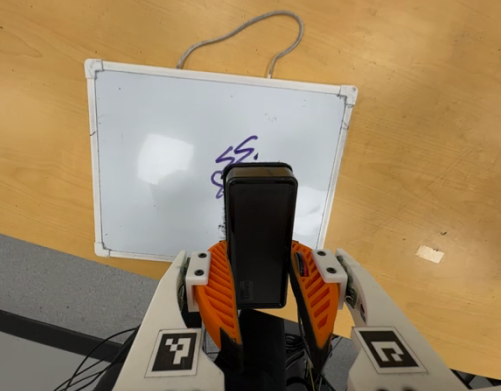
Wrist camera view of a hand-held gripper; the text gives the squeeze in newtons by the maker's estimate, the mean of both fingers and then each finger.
{"total": 8.2, "left": 6.5, "right": 9.9}